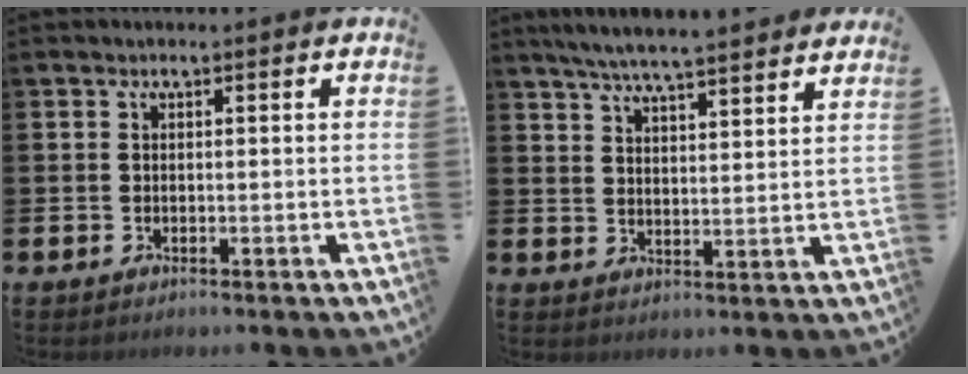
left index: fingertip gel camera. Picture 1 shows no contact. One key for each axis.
{"total": 6.1, "fx": 5.9, "fy": -0.1, "fz": 1.5, "tx": -0.045, "ty": -0.035, "tz": 0.105}